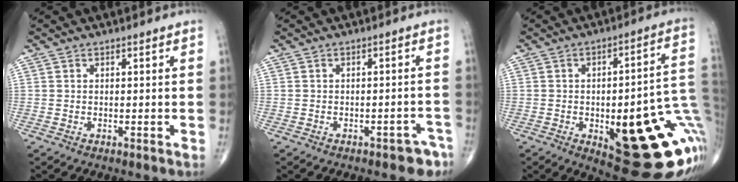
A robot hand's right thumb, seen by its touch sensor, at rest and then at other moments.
{"total": 4.3, "force": [-3.1, 2.1, 2.1], "torque": [-0.008, 0.026, -0.035]}
{"total": 26.4, "force": [-5.6, 8.9, 24.2], "torque": [-0.248, 0.016, -0.051]}